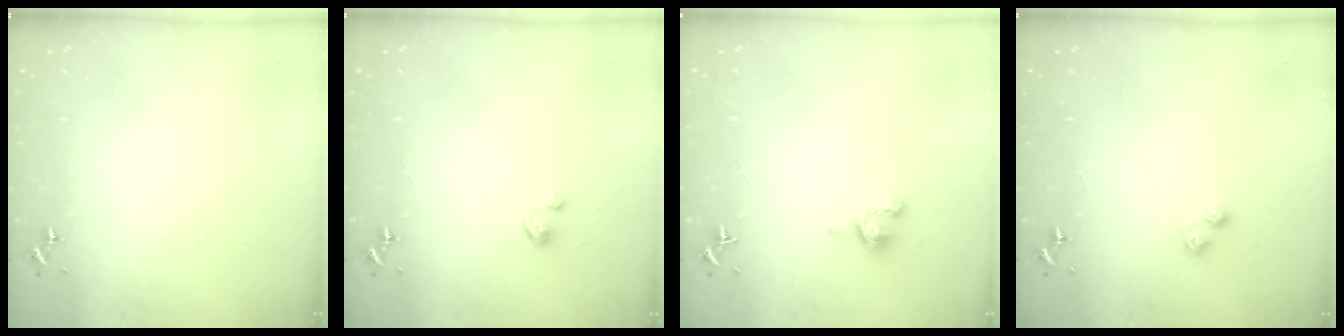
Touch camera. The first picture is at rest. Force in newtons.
{"total": 1.9, "press": 1.9, "slide": 0.2}
{"total": 3.8, "press": 3.7, "slide": 0.3}
{"total": 3.6, "press": 3.5, "slide": 0.4}